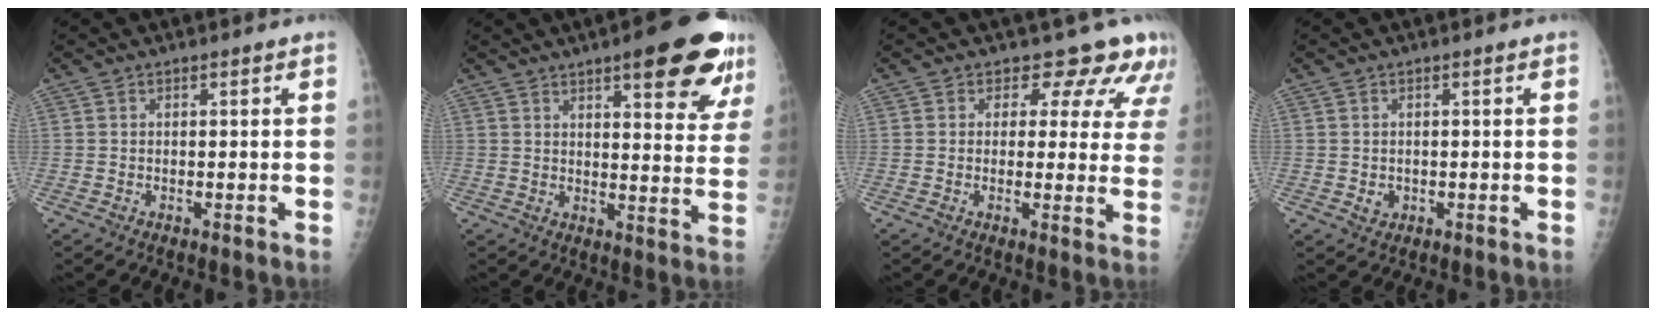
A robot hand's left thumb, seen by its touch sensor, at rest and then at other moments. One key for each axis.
{"total": 17.6, "fx": 10.1, "fy": 5.1, "fz": 13.5, "tx": -0.137, "ty": -0.042, "tz": 0.124}
{"total": 10.3, "fx": 8.2, "fy": 5.6, "fz": 2.7, "tx": 0.025, "ty": -0.034, "tz": 0.066}
{"total": 1.8, "fx": -0.2, "fy": 1.6, "fz": 0.7, "tx": -0.005, "ty": 0.001, "tz": 0.003}